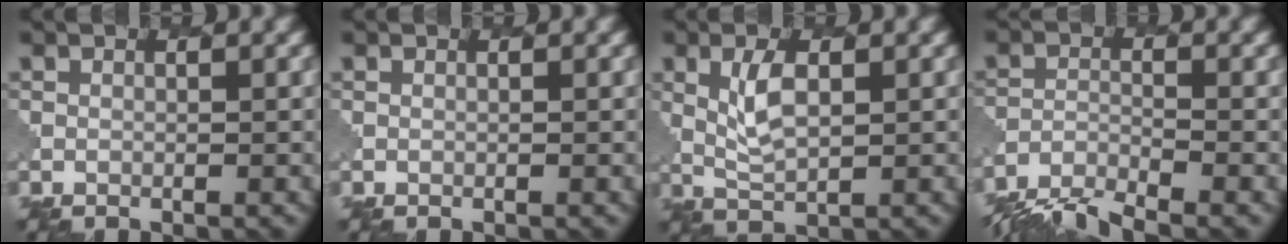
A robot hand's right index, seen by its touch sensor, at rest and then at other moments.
{"total": 0.0}
{"total": 3.1, "force": [1.3, 1.2, 2.6], "torque": [-0.058, 0.000, 0.027]}
{"total": 5.8, "force": [-5.4, 1.0, 1.9], "torque": [-0.042, -0.009, -0.100]}